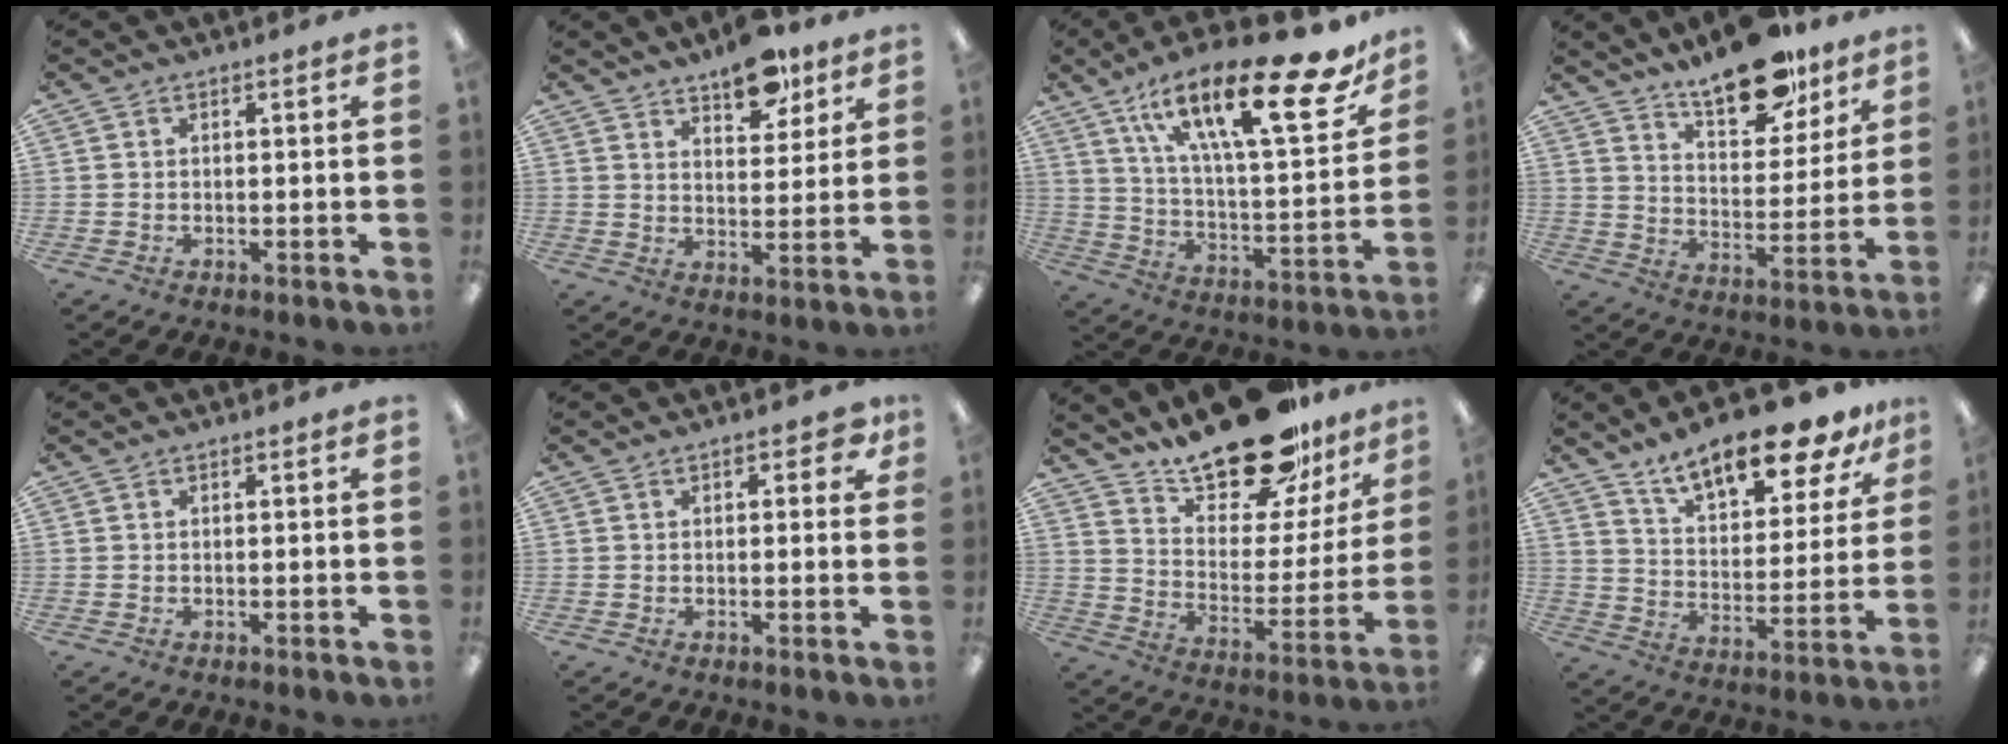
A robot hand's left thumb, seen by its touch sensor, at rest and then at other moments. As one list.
[{"total": 9.9, "force": [7.6, 4.5, 4.6], "torque": [-0.046, -0.043, 0.129]}, {"total": 27.4, "force": [16.2, 8.7, 20.4], "torque": [-0.321, -0.080, 0.263]}, {"total": 16.5, "force": [13.1, 6.5, 7.7], "torque": [-0.104, -0.084, 0.225]}, {"total": 0.0}, {"total": 3.8, "force": [1.4, 2.1, 2.9], "torque": [-0.034, 0.000, 0.019]}, {"total": 23.7, "force": [19.0, 8.6, 11.4], "torque": [-0.173, -0.122, 0.323]}, {"total": 16.2, "force": [13.1, 4.9, 8.2], "torque": [-0.135, -0.082, 0.225]}]